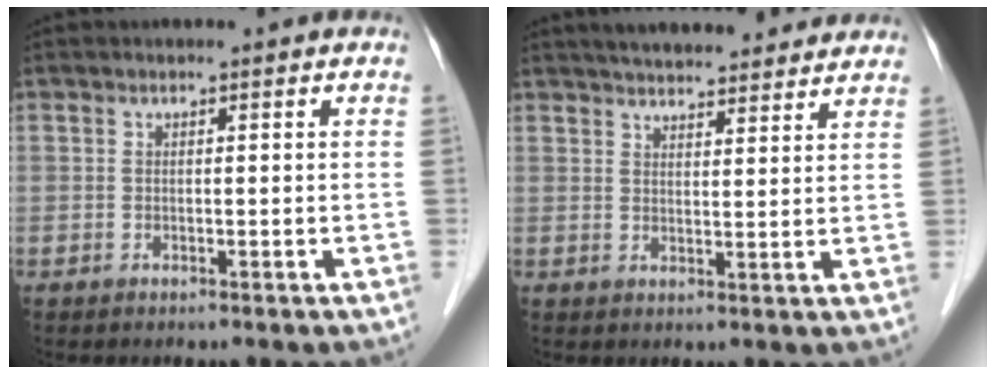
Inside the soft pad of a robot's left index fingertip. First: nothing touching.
{"total": 11.1, "force": [10.0, 2.6, 4.1], "torque": [-0.048, 0.020, 0.127]}